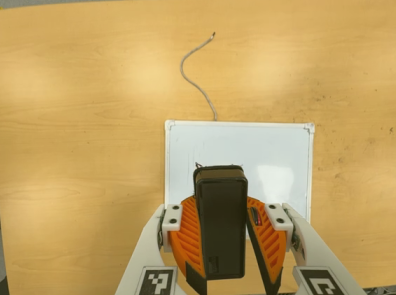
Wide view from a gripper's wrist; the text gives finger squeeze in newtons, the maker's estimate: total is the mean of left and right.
{"total": 8.6, "left": 9.1, "right": 8.0}